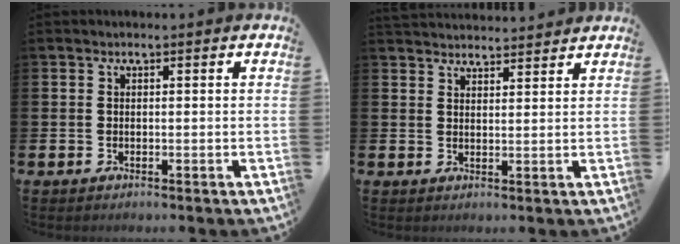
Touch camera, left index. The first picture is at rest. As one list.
[{"total": 2.9, "force": [2.9, 0.3, -0.2], "torque": [-0.002, -0.017, 0.054]}]